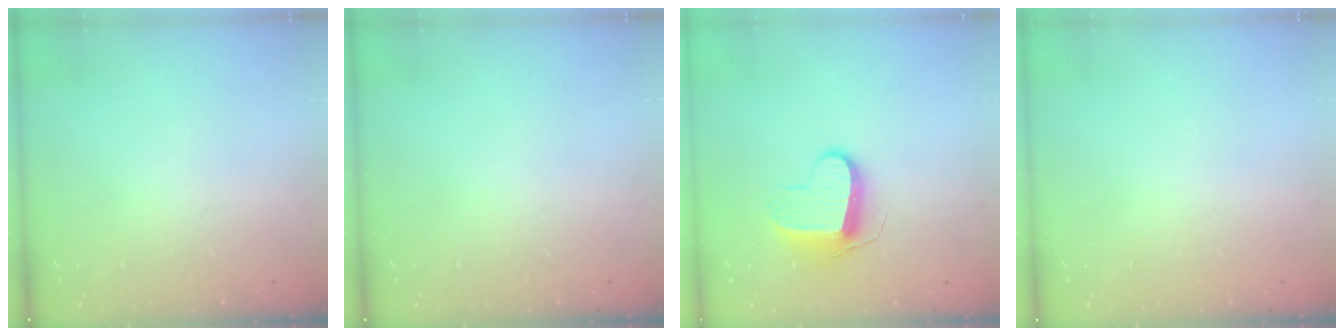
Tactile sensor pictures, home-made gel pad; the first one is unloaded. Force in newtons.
{"total": 0.0}
{"total": 9.4, "press": 9.4, "slide": 0.2}
{"total": 0.0}